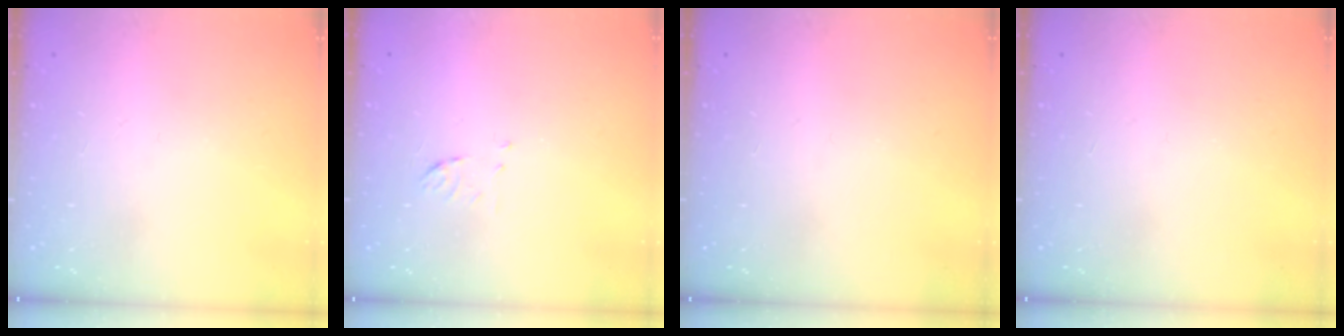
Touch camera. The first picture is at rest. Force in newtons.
{"total": 5.4, "press": 5.3, "slide": 1.0}
{"total": 0.0}
{"total": 0.0}